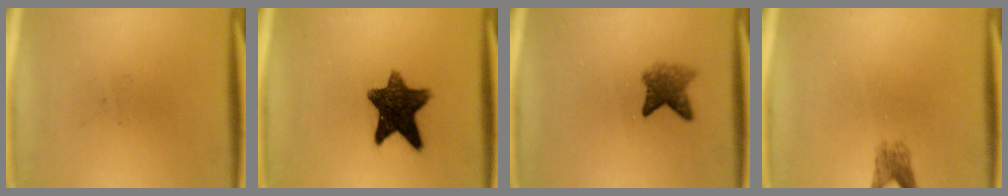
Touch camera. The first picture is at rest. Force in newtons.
{"total": 11.2}
{"total": 3.8}
{"total": 2.2}